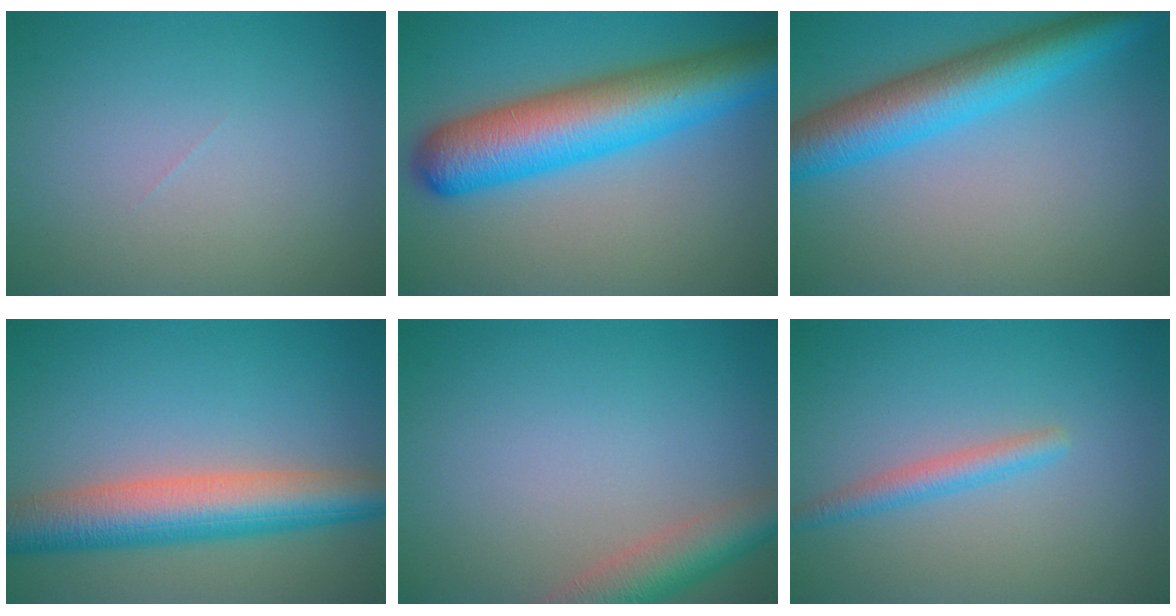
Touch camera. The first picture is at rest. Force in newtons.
{"total": 10.6, "press": 10.6, "slide": 0.3}
{"total": 7.5, "press": 7.5, "slide": 0.2}
{"total": 8.0, "press": 8.0, "slide": 0.2}
{"total": 4.6, "press": 4.6, "slide": 0.5}
{"total": 2.0, "press": 2.0, "slide": 0.1}